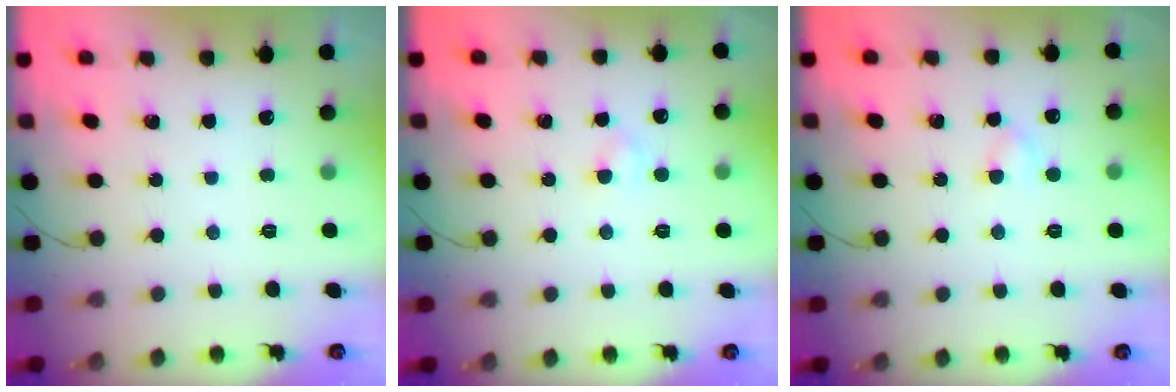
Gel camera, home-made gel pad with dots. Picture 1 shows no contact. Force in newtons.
{"total": 2.2, "press": 2.0, "slide": 0.8}
{"total": 2.7, "press": 2.5, "slide": 1.1}